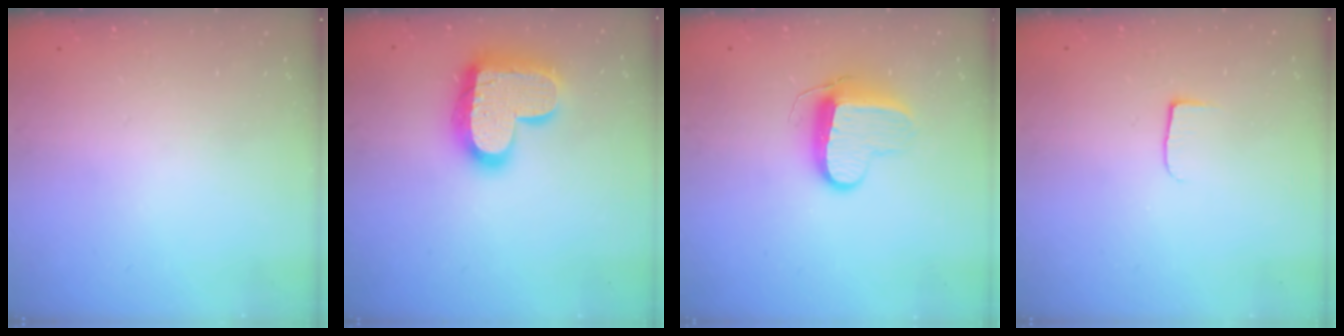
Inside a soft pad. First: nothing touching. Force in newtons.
{"total": 18.7, "press": 18.7, "slide": 1.2}
{"total": 10.3, "press": 10.3, "slide": 0.4}
{"total": 5.0, "press": 4.9, "slide": 0.6}